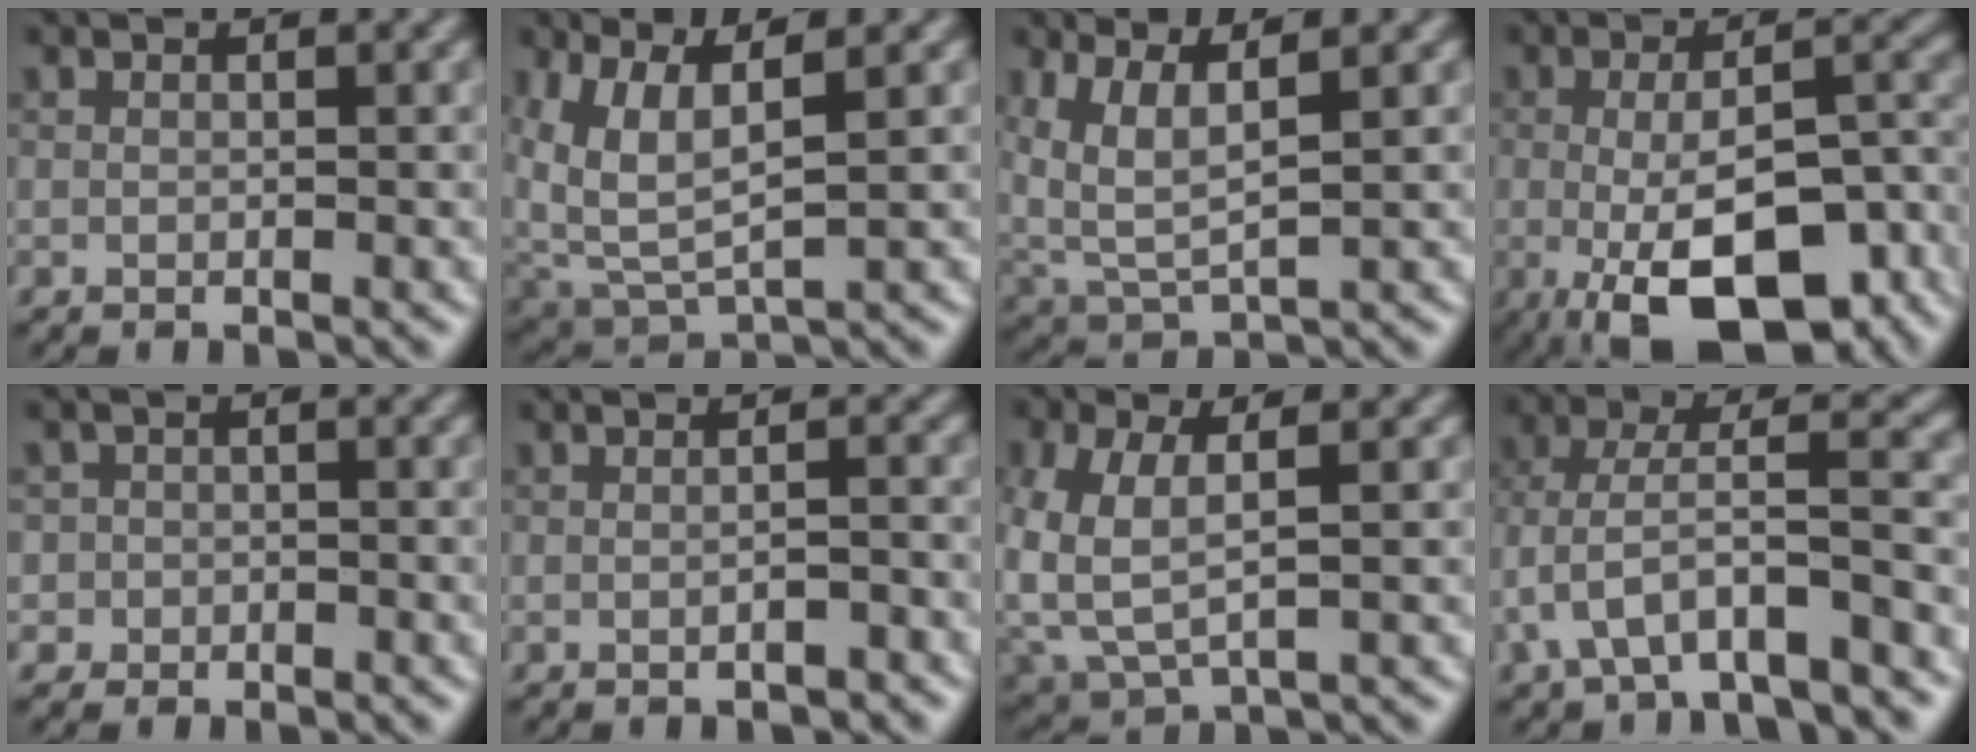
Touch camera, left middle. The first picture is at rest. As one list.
[{"total": 5.5, "force": [2.1, 2.6, 4.4], "torque": [-0.112, -0.011, 0.052]}, {"total": 5.0, "force": [2.1, 2.1, 4.0], "torque": [-0.100, -0.006, 0.048]}, {"total": 13.3, "force": [-5.2, 5.4, 11.0], "torque": [-0.169, -0.019, -0.075]}, {"total": 2.2, "force": [-0.8, 2.1, -0.1], "torque": [0.027, 0.010, -0.028]}, {"total": 1.8, "force": [-0.6, 0.4, 1.6], "torque": [-0.018, 0.002, -0.015]}, {"total": 5.4, "force": [0.1, 3.0, 4.4], "torque": [-0.117, -0.007, 0.007]}, {"total": 7.1, "force": [-3.7, 2.5, 5.6], "torque": [-0.102, 0.010, -0.067]}]